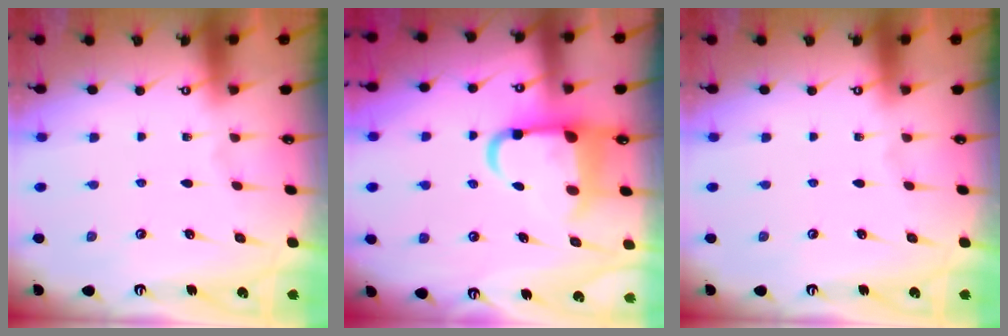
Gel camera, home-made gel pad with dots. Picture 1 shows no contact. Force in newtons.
{"total": 8.9, "press": 8.5, "slide": 2.5}
{"total": 0.0}